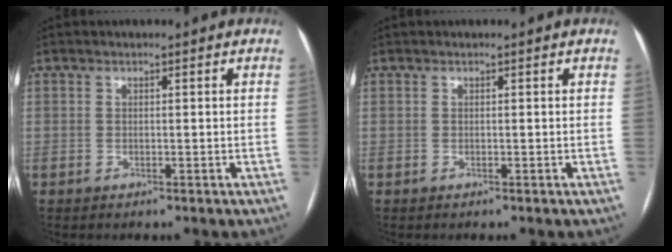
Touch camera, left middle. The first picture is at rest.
{"total": 0.0}